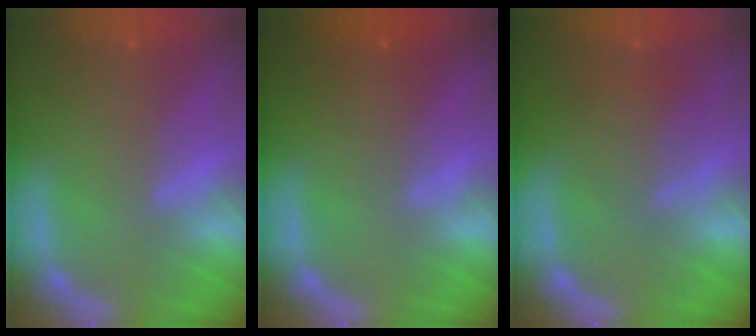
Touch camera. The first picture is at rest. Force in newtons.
{"total": 1.9}
{"total": 3.0}